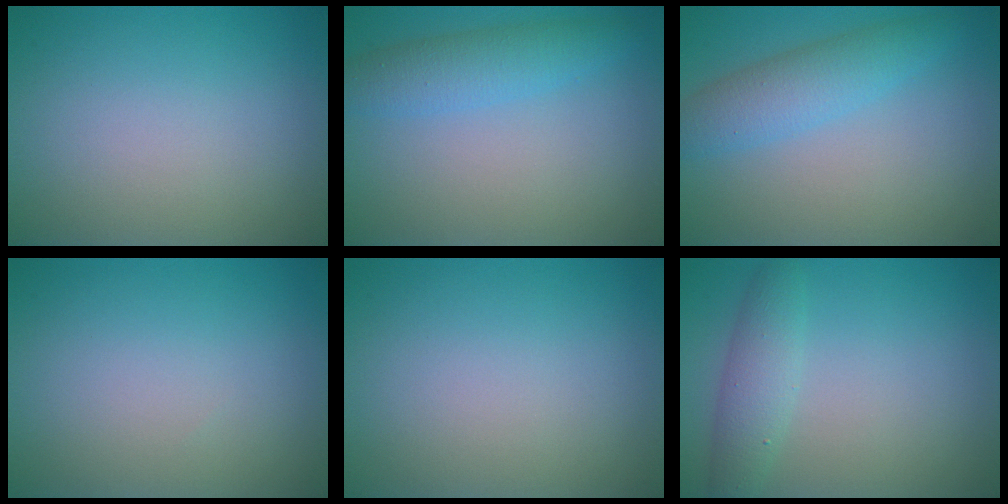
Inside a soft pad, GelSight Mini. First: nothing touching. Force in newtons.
{"total": 3.3, "press": 3.3, "slide": 0.1}
{"total": 3.7, "press": 3.7, "slide": 0.1}
{"total": 0.0}
{"total": 0.0}
{"total": 2.7, "press": 2.7, "slide": 0.1}